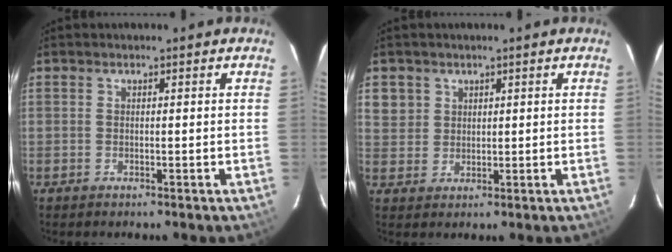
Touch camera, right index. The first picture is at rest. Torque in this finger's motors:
{"motor_torque": [-0.12, 0.05, -0.01, 0.00]}